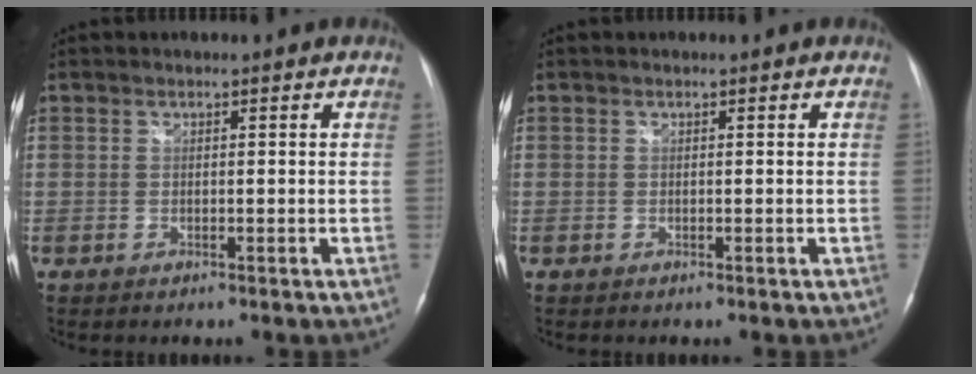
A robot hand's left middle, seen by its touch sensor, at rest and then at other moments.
{"total": 0.0}